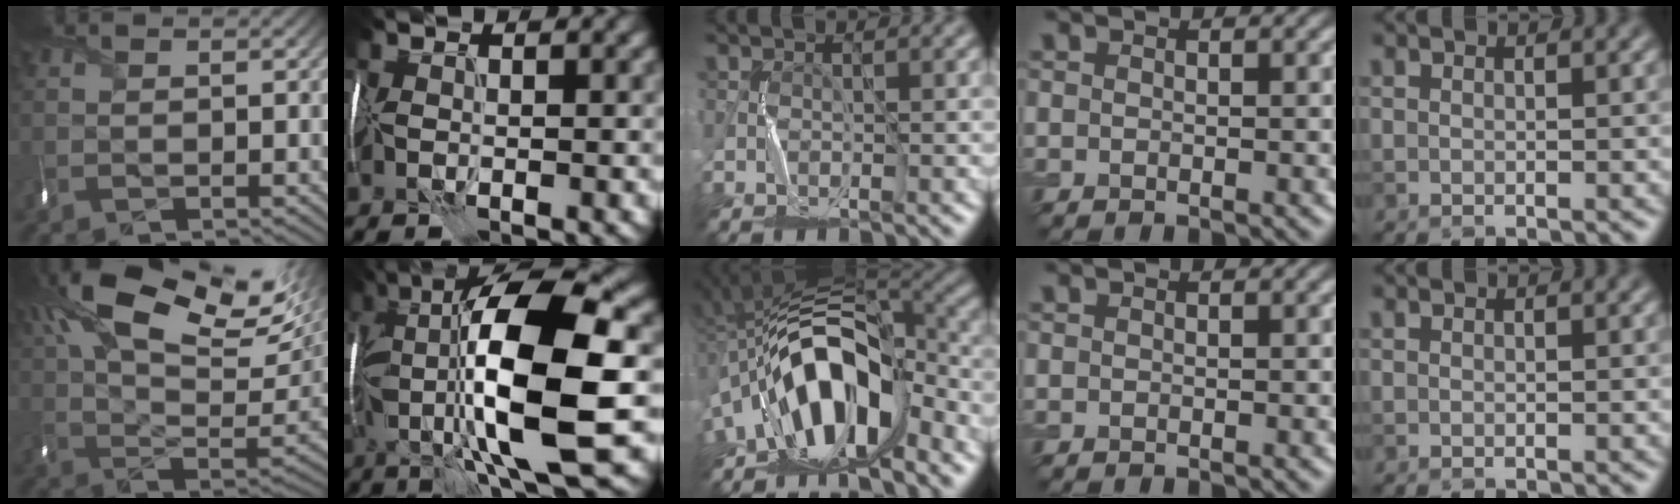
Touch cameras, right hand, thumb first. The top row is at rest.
{"thumb": {"total": 21.8, "force": [11.2, 9.7, 16.0], "torque": [-0.308, 0.062, 0.173]}, "index": {"total": 15.3, "force": [-0.2, 3.8, 14.8], "torque": [-0.251, 0.012, 0.002]}, "middle": {"total": 11.3, "force": [-5.1, 4.9, 8.8], "torque": [-0.128, 0.020, -0.096]}}